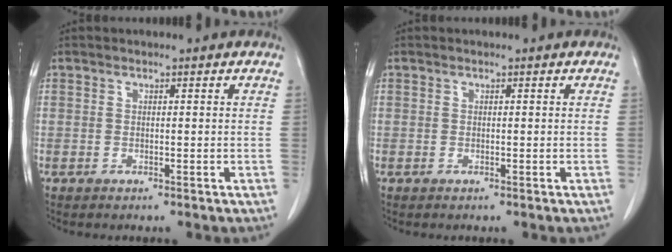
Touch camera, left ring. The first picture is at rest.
{"total": 0.0}